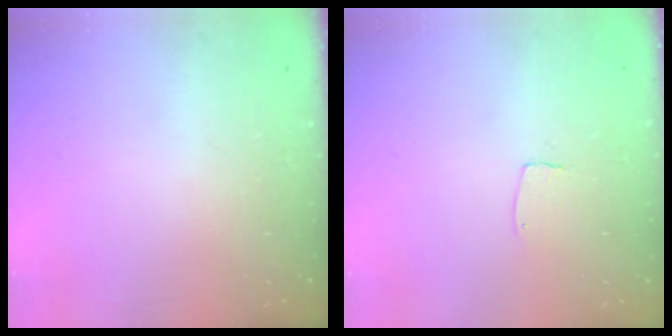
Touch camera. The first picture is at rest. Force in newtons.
{"total": 2.6, "press": 2.6, "slide": 0.1}